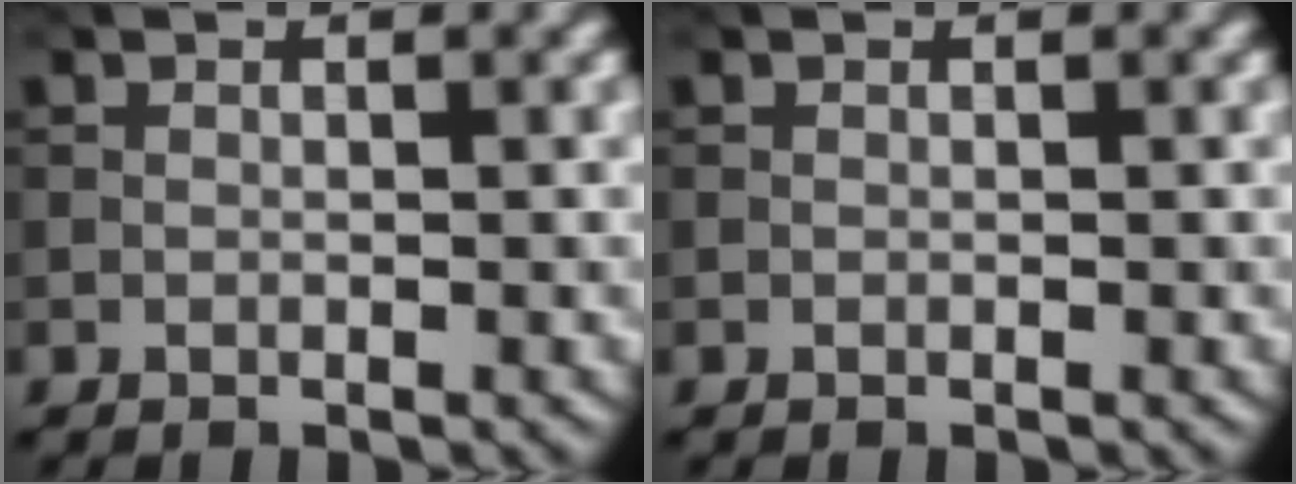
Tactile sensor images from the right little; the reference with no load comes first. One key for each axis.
{"total": 0.0}